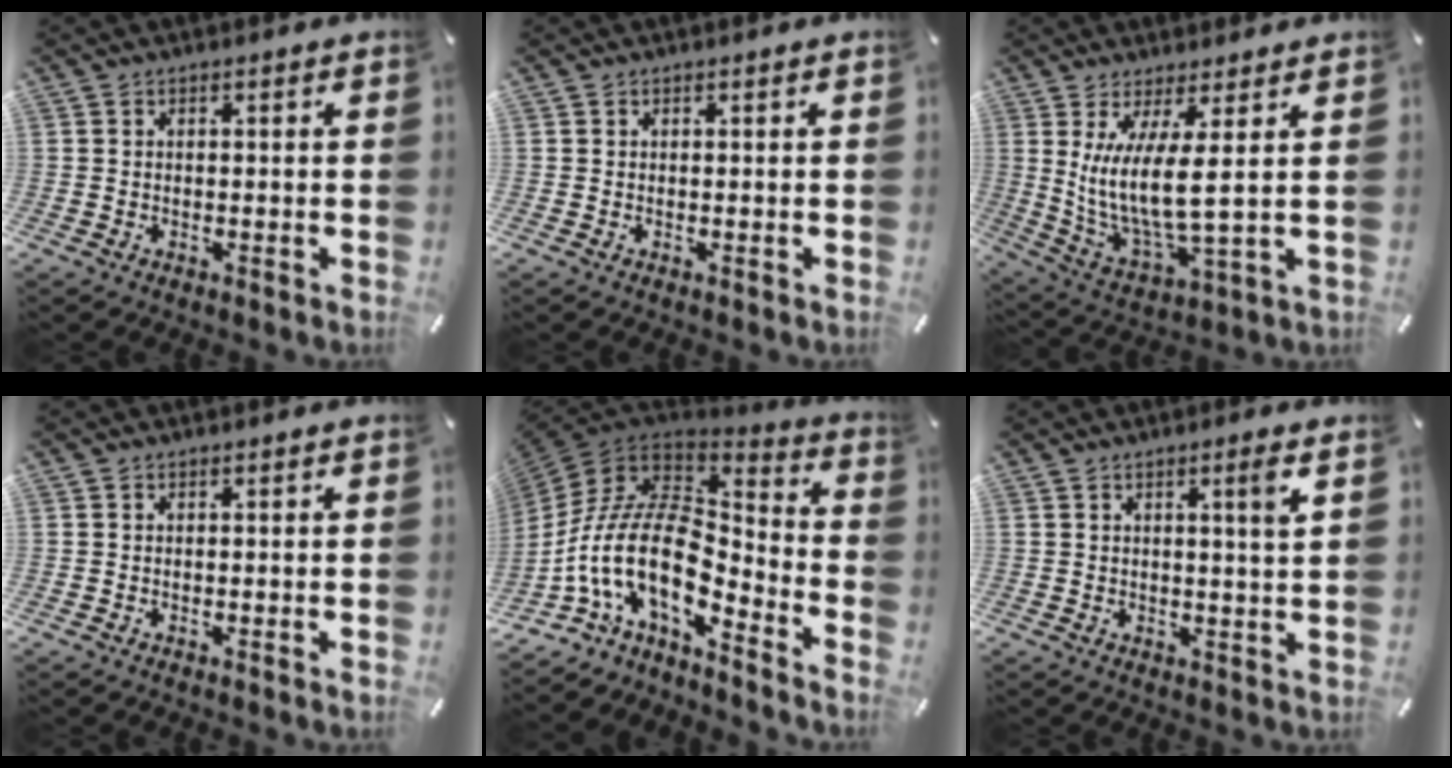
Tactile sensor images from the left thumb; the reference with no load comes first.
{"total": 0.0}
{"total": 11.2, "force": [3.2, 2.8, 10.4], "torque": [-0.231, -0.023, 0.061]}
{"total": 0.0}
{"total": 20.8, "force": [-6.4, 10.8, 16.6], "torque": [-0.377, -0.007, -0.116]}
{"total": 3.9, "force": [1.8, -0.2, 3.4], "torque": [-0.062, -0.008, 0.027]}